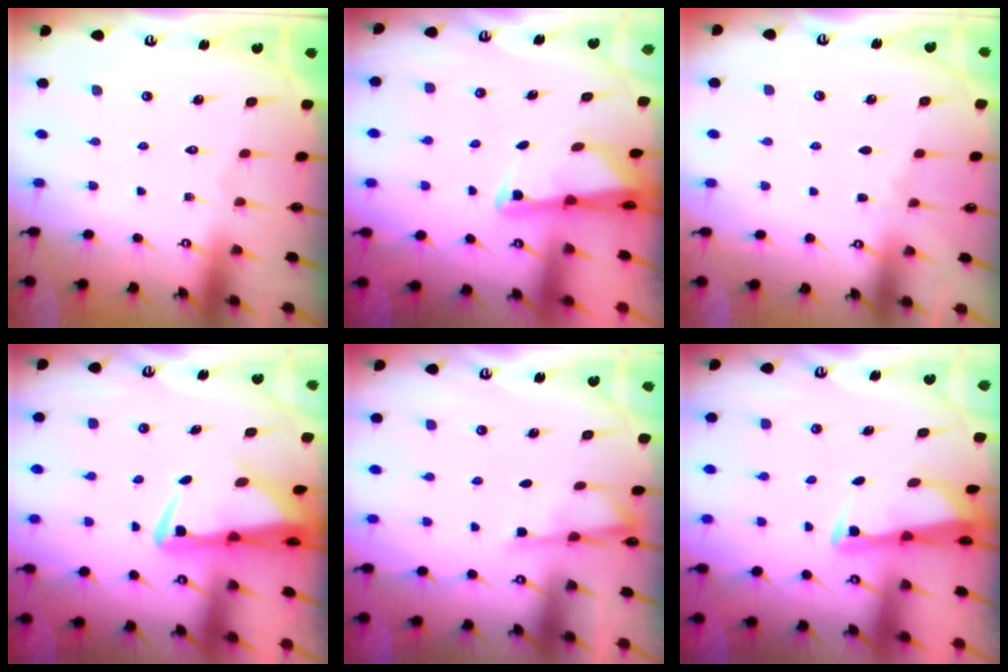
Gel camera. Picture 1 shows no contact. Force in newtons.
{"total": 2.1, "press": 2.0, "slide": 0.3}
{"total": 0.7, "press": 0.7, "slide": 0.2}
{"total": 3.9, "press": 3.9, "slide": 0.7}
{"total": 2.9, "press": 2.9, "slide": 0.5}
{"total": 2.8, "press": 2.7, "slide": 0.6}